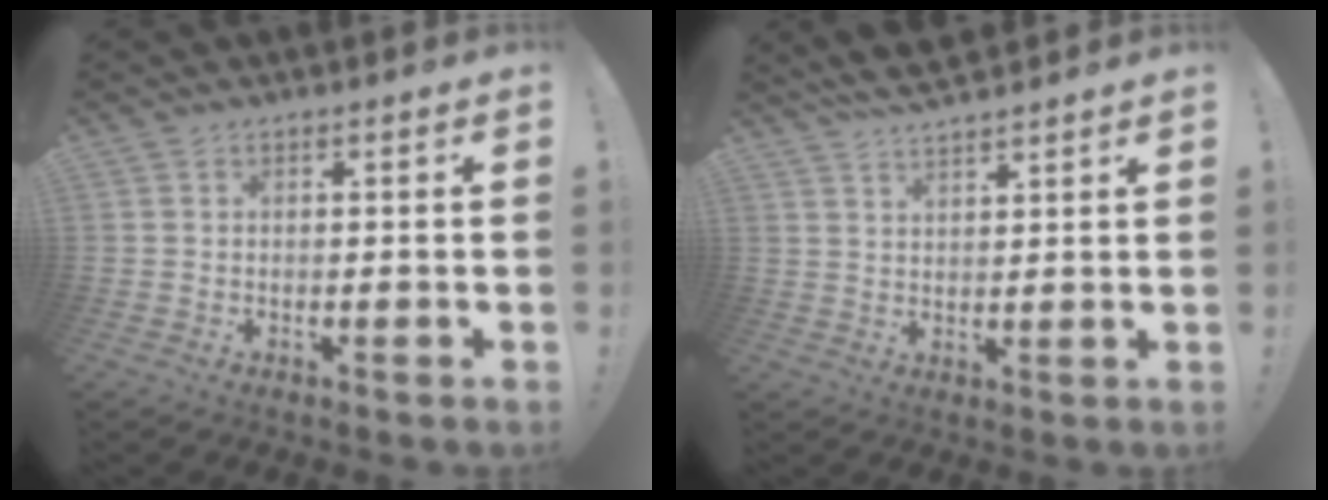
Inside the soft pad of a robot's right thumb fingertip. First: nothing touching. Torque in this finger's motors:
{"motor_torque": [-0.09, 0.09, 0.40, 0.35, 0.00]}